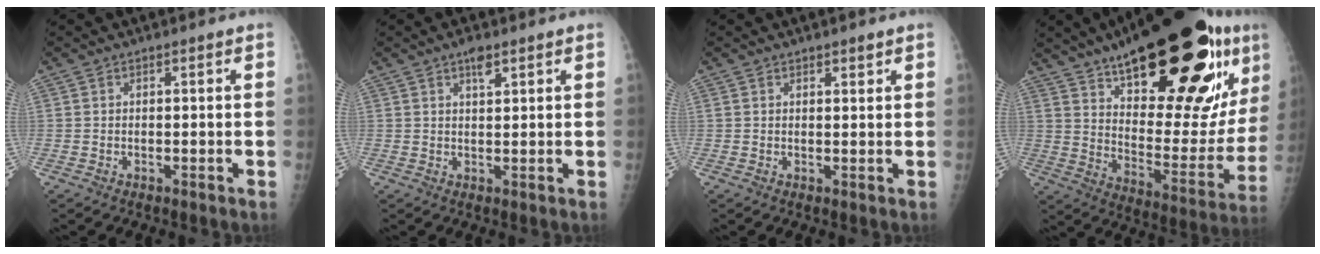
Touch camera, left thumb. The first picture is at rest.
{"total": 2.7, "force": [1.8, 1.0, 1.8], "torque": [-0.025, -0.006, 0.029]}
{"total": 1.5, "force": [1.2, 0.5, 0.8], "torque": [0.000, -0.006, 0.016]}
{"total": 34.9, "force": [18.3, 12.5, 26.9], "torque": [-0.340, -0.039, 0.286]}